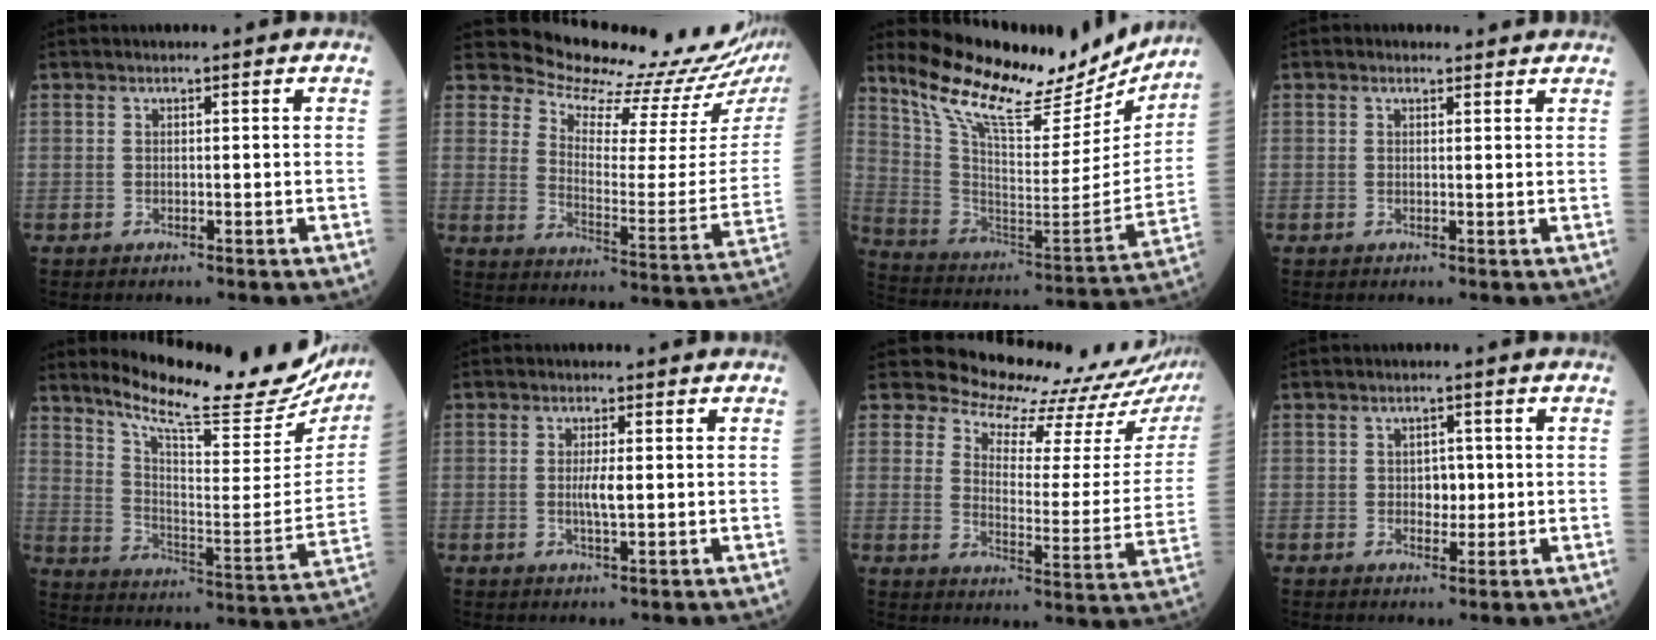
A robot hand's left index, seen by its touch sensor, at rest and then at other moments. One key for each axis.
{"total": 18.1, "fx": 17.6, "fy": 0.2, "fz": 4.5, "tx": -0.077, "ty": -0.117, "tz": 0.225}
{"total": 23.1, "fx": 19.9, "fy": 6.2, "fz": 9.9, "tx": -0.179, "ty": -0.020, "tz": 0.309}
{"total": 1.1, "fx": 0.8, "fy": 0.6, "fz": 0.3, "tx": -0.010, "ty": 0.006, "tz": 0.009}
{"total": 24.1, "fx": 21.9, "fy": 3.2, "fz": 9.7, "tx": -0.154, "ty": -0.077, "tz": 0.295}
{"total": 2.9, "fx": -0.1, "fy": 0.4, "fz": 2.9, "tx": -0.058, "ty": -0.003, "tz": -0.001}
{"total": 18.7, "fx": 18.0, "fy": 3.2, "fz": 4.0, "tx": -0.053, "ty": -0.102, "tz": 0.202}
{"total": 2.9, "fx": 0.0, "fy": 1.9, "fz": 2.1, "tx": -0.027, "ty": 0.005, "tz": 0.002}